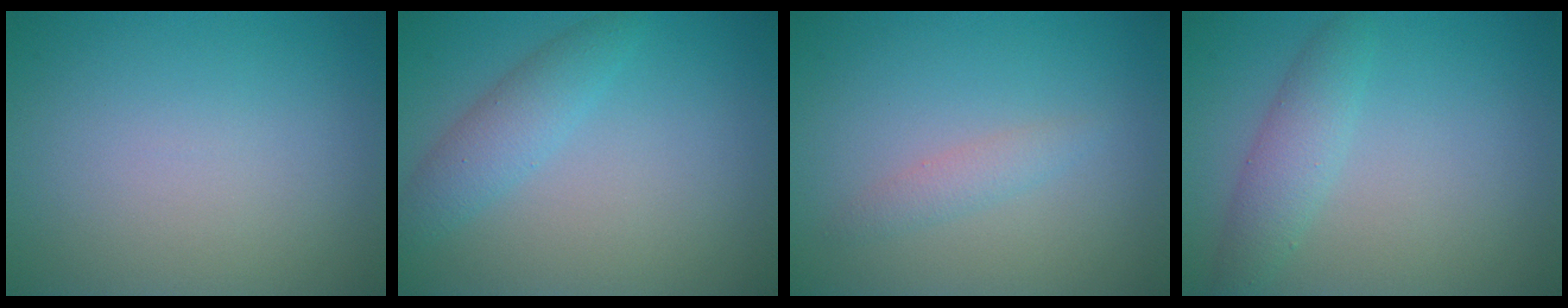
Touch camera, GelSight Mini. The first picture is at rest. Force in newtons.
{"total": 2.7, "press": 2.7, "slide": 0.1}
{"total": 1.3, "press": 1.3, "slide": 0.0}
{"total": 2.6, "press": 2.6, "slide": 0.1}